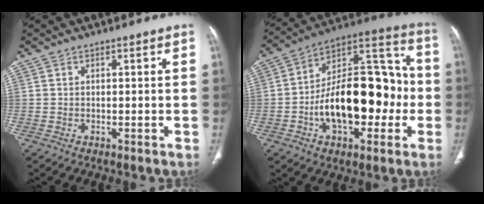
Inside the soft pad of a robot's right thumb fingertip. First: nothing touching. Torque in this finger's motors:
{"motor_torque": [2.43, 2.58, 1.62, -1.15, 0.33]}